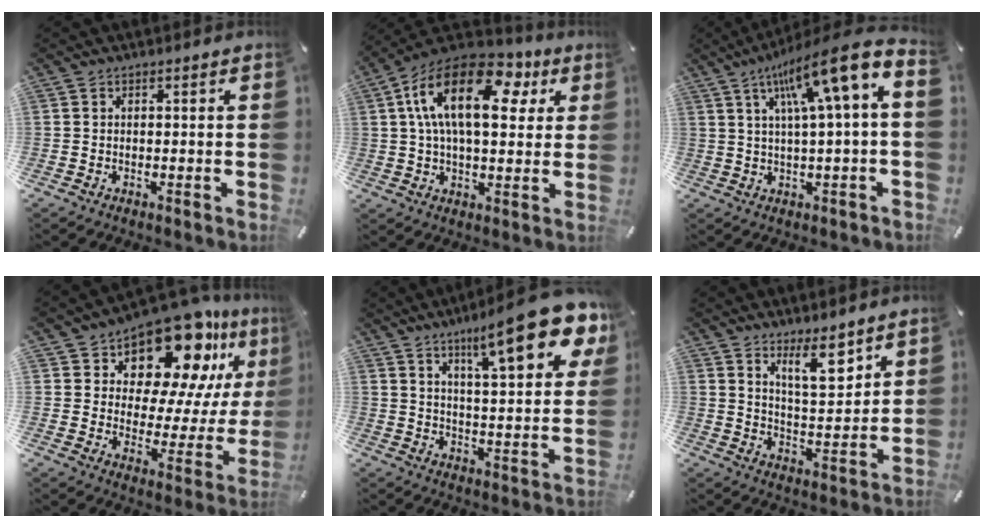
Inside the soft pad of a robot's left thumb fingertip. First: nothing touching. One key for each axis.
{"total": 20.2, "fx": 6.9, "fy": 10.5, "fz": 15.8, "tx": -0.293, "ty": -0.015, "tz": 0.108}
{"total": 14.7, "fx": 6.3, "fy": 2.0, "fz": 13.1, "tx": -0.219, "ty": -0.035, "tz": 0.098}
{"total": 16.7, "fx": 12.9, "fy": 7.6, "fz": 7.4, "tx": -0.115, "ty": -0.116, "tz": 0.219}
{"total": 18.8, "fx": 11.2, "fy": 4.8, "fz": 14.3, "tx": -0.221, "ty": -0.059, "tz": 0.176}
{"total": 9.2, "fx": 7.2, "fy": 2.8, "fz": 5.0, "tx": -0.073, "ty": -0.051, "tz": 0.123}